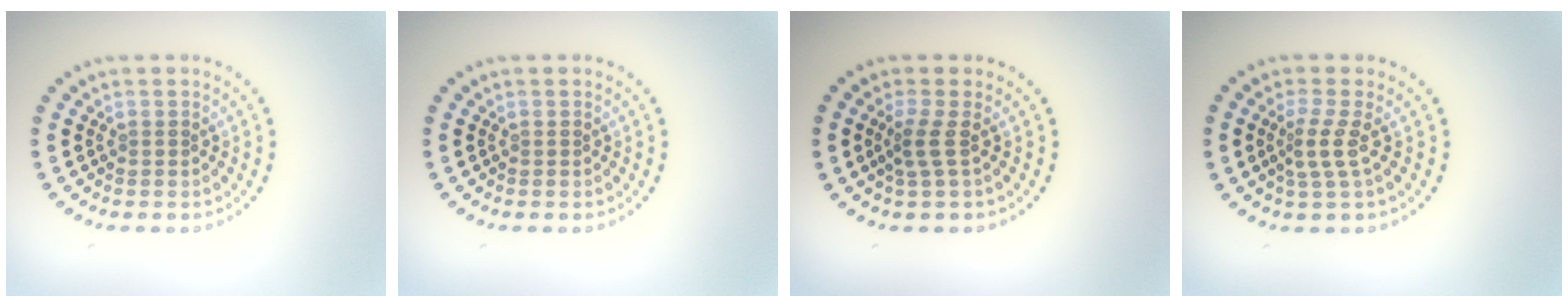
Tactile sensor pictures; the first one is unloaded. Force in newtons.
{"total": 0.0}
{"total": 1.8, "press": 1.2, "slide": 1.4}
{"total": 2.2, "press": 1.5, "slide": 1.6}